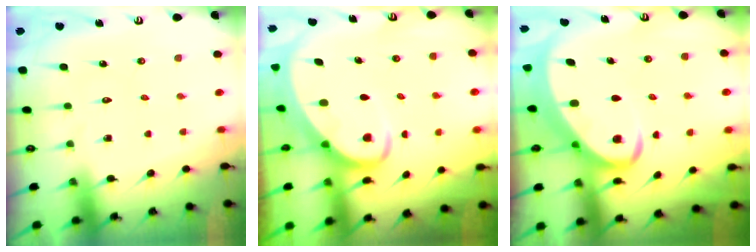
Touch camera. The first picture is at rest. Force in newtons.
{"total": 3.9, "press": 3.9, "slide": 0.5}
{"total": 3.8, "press": 3.8, "slide": 0.5}